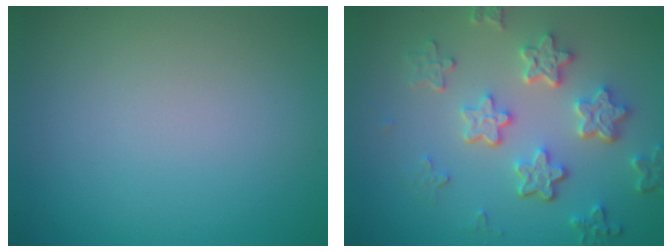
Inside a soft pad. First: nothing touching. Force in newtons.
{"total": 5.3, "press": 4.2, "slide": 3.3}